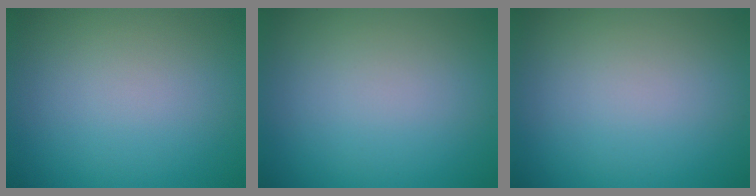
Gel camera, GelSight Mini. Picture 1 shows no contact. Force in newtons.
{"total": 0.0}
{"total": 0.0}